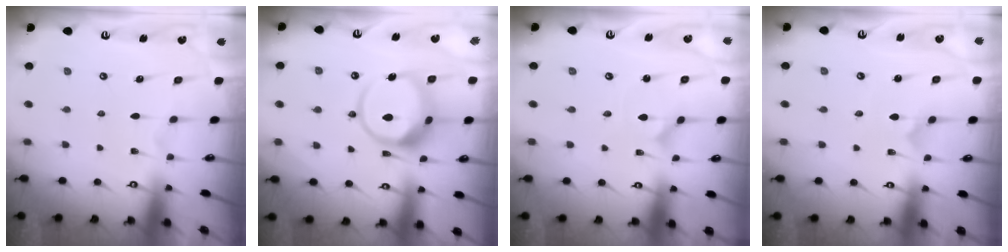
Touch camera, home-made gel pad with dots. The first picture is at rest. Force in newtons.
{"total": 12.7, "press": 12.6, "slide": 1.5}
{"total": 0.9, "press": 0.9, "slide": 0.0}
{"total": 1.2, "press": 1.2, "slide": 0.0}